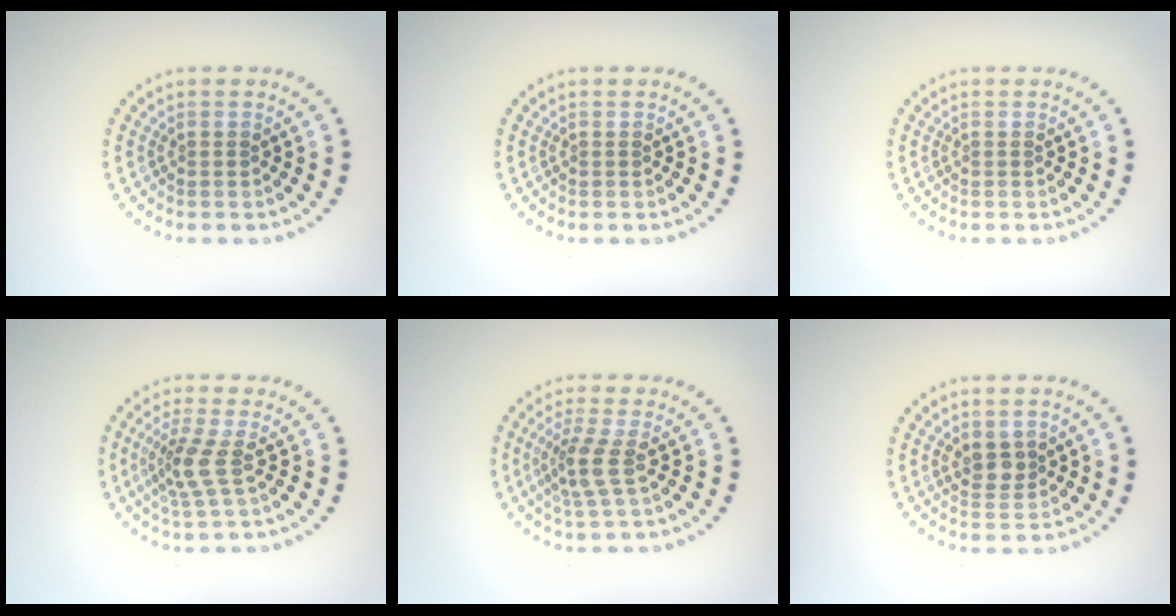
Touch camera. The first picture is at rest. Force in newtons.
{"total": 0.0}
{"total": 0.0}
{"total": 2.6, "press": 1.9, "slide": 1.8}
{"total": 2.6, "press": 2.0, "slide": 1.7}
{"total": 2.0, "press": 1.8, "slide": 0.9}